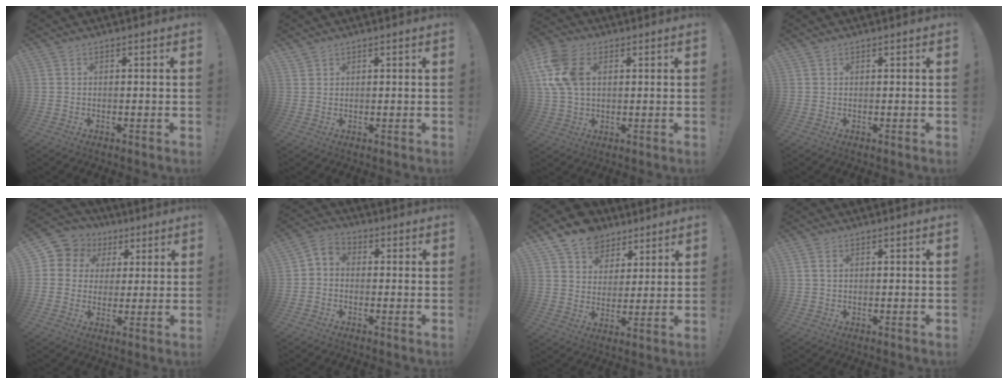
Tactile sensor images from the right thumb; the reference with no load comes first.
{"total": 1.2, "force": [1.1, 0.4, 0.3], "torque": [-0.006, -0.005, 0.021]}
{"total": 13.5, "force": [3.6, 9.0, 9.3], "torque": [-0.212, 0.005, 0.070]}
{"total": 0.0}
{"total": 7.8, "force": [2.5, 7.2, 1.9], "torque": [-0.031, -0.015, 0.054]}
{"total": 3.6, "force": [-2.0, 2.4, 1.8], "torque": [-0.041, 0.014, -0.034]}
{"total": 11.1, "force": [8.0, 7.5, 2.3], "torque": [-0.034, -0.063, 0.154]}
{"total": 1.4, "force": [0.7, 0.8, 0.9], "torque": [-0.020, 0.002, 0.012]}